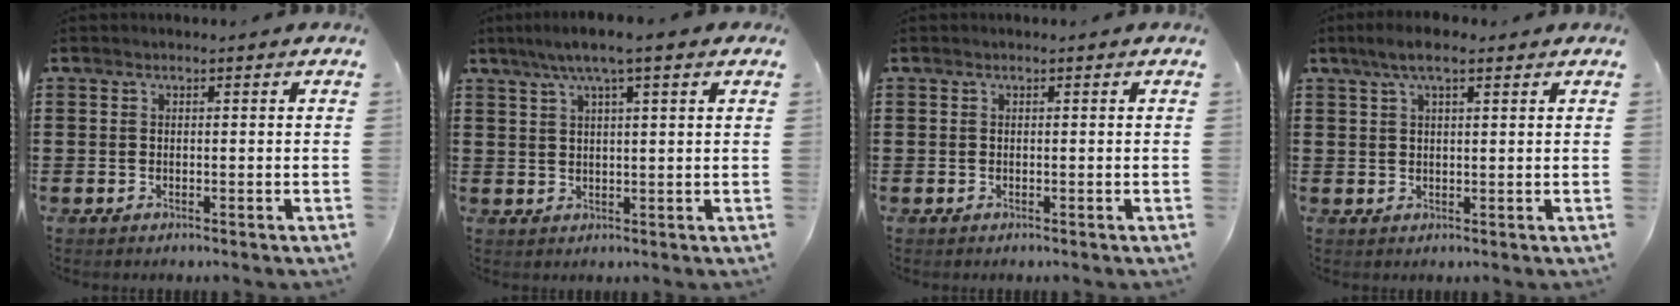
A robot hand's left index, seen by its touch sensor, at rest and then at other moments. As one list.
[{"total": 4.9, "force": [3.0, 0.3, 3.9], "torque": [-0.081, 0.003, 0.052]}, {"total": 0.0}, {"total": 4.3, "force": [2.5, 1.3, 3.3], "torque": [-0.069, 0.006, 0.044]}]